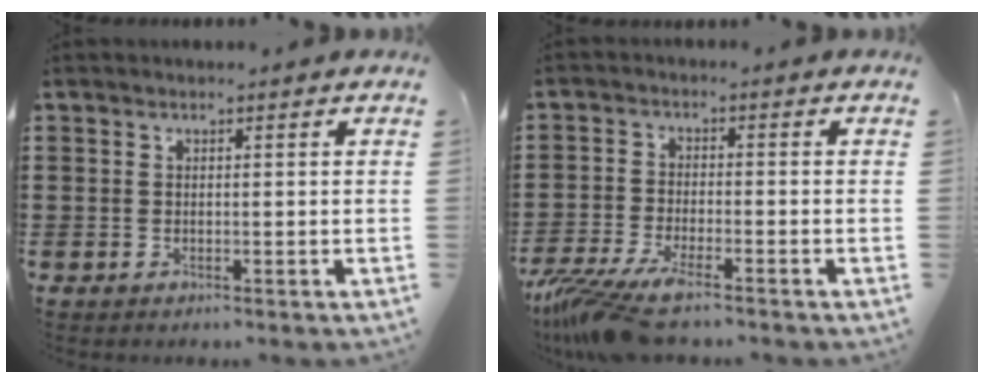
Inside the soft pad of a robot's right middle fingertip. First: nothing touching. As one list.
[{"total": 6.9, "force": [-5.7, 0.7, 3.9], "torque": [-0.100, -0.016, -0.112]}]